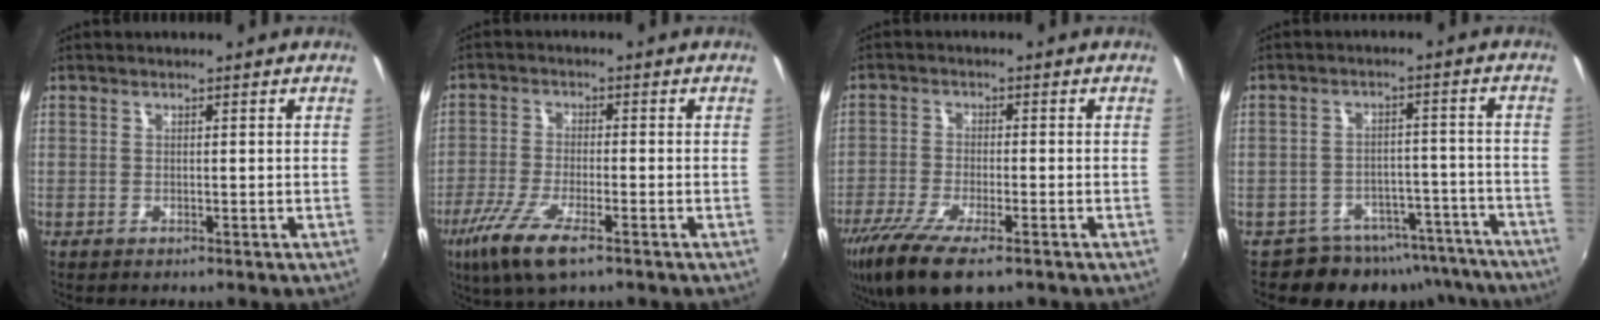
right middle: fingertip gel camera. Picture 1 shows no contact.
{"total": 9.5, "force": [-5.8, 2.2, 7.3], "torque": [-0.166, -0.029, -0.111]}
{"total": 11.7, "force": [-7.8, 3.3, 8.1], "torque": [-0.182, -0.043, -0.143]}
{"total": 12.5, "force": [-10.5, 6.2, 2.7], "torque": [-0.046, 0.027, -0.124]}